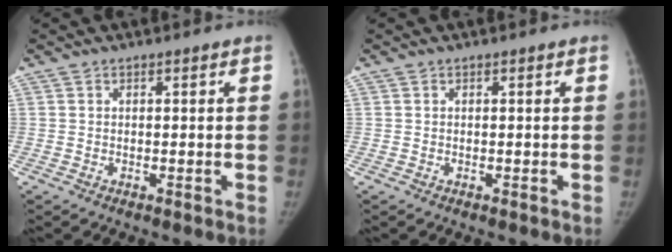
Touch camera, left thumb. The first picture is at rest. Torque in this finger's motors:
{"motor_torque": [0.00, 0.00, 0.01, 0.01, 0.00]}